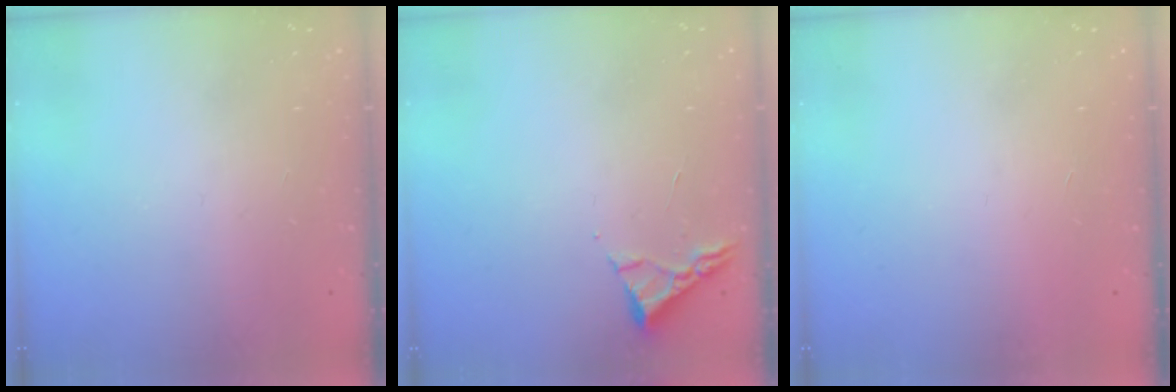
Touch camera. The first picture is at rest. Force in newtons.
{"total": 3.0, "press": 2.9, "slide": 0.4}
{"total": 1.7, "press": 1.7, "slide": 0.1}